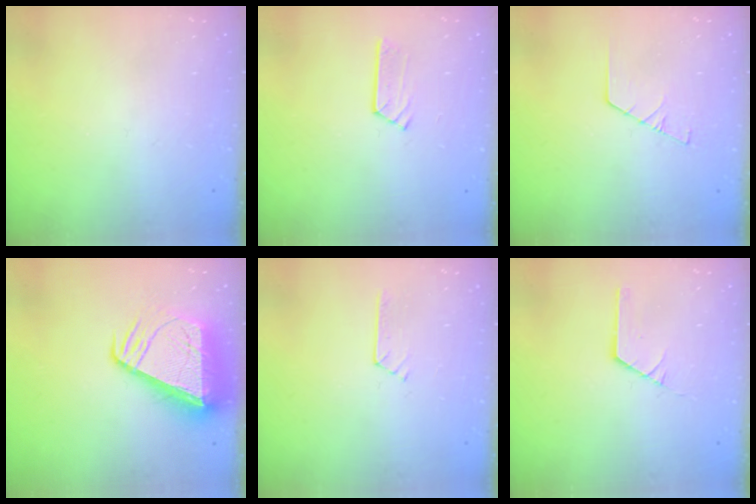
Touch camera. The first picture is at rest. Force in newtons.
{"total": 3.7, "press": 3.7, "slide": 0.4}
{"total": 2.2, "press": 2.2, "slide": 0.0}
{"total": 12.8, "press": 12.8, "slide": 1.1}
{"total": 2.5, "press": 2.5, "slide": 0.3}
{"total": 1.8, "press": 1.8, "slide": 0.0}